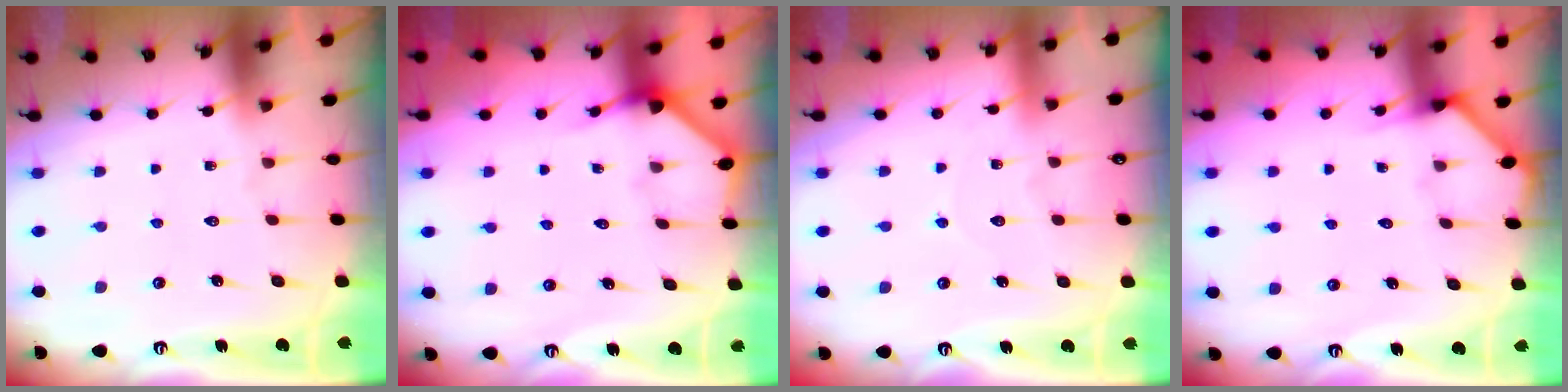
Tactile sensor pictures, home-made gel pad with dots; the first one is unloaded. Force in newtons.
{"total": 2.3, "press": 2.3, "slide": 0.2}
{"total": 3.9, "press": 3.8, "slide": 0.4}
{"total": 2.6, "press": 2.6, "slide": 0.2}